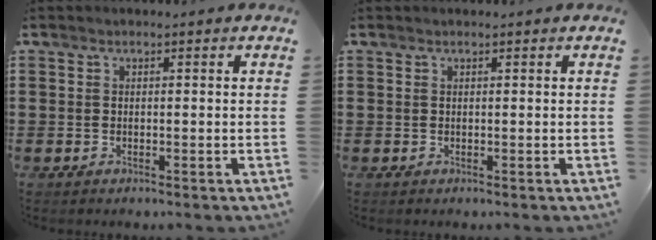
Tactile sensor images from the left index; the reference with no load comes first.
{"total": 0.0}